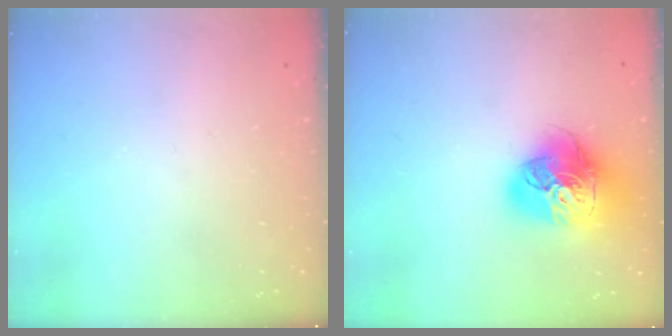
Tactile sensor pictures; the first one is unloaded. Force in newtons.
{"total": 19.4, "press": 19.3, "slide": 2.3}